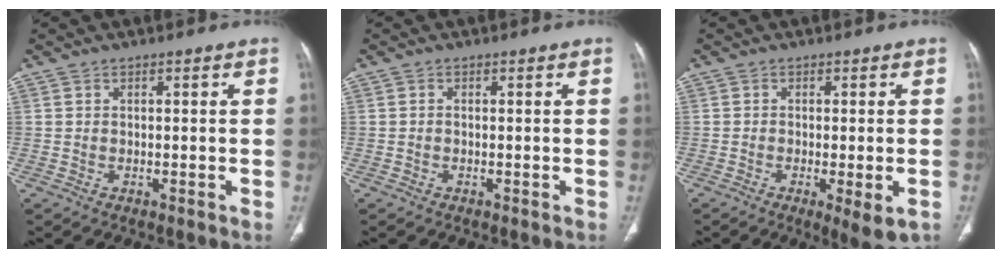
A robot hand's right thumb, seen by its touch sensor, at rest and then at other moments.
{"total": 0.0}
{"total": 5.3, "force": [-2.0, 1.2, 4.7], "torque": [-0.072, -0.016, -0.028]}